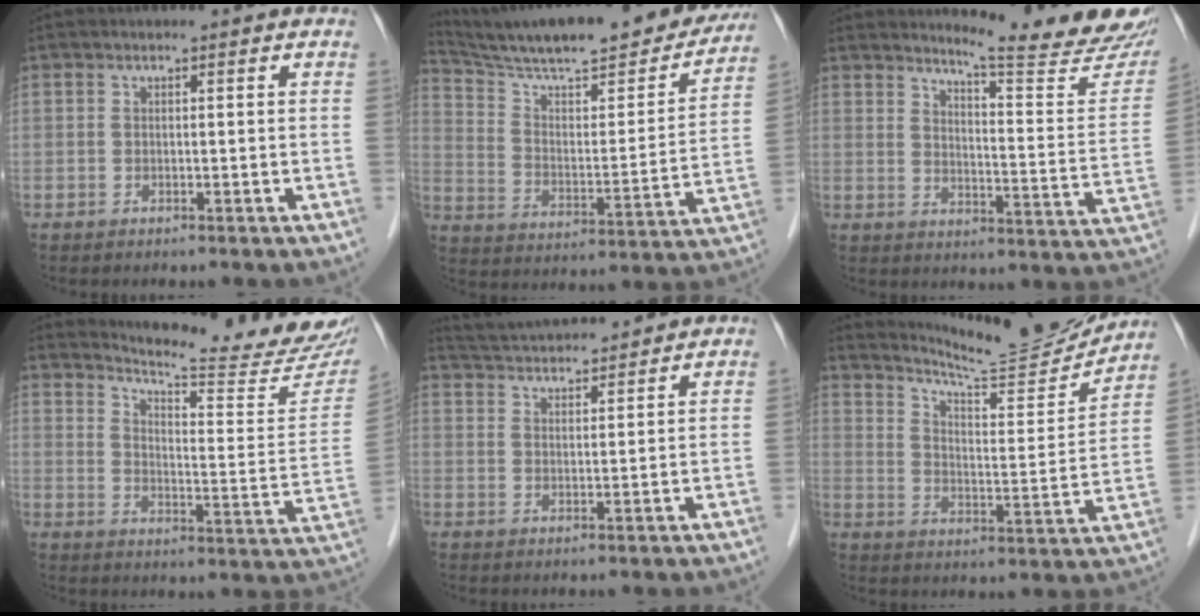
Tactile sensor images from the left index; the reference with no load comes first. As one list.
[{"total": 27.5, "force": [24.2, 3.8, 12.5], "torque": [-0.202, -0.035, 0.339]}, {"total": 17.3, "force": [16.3, -0.2, 6.0], "torque": [-0.083, -0.109, 0.192]}, {"total": 20.3, "force": [19.5, 0.2, 5.6], "torque": [-0.092, -0.107, 0.240]}, {"total": 9.8, "force": [9.4, 0.6, 2.4], "torque": [-0.053, 0.030, 0.152]}, {"total": 16.9, "force": [16.3, 0.4, 4.5], "torque": [-0.080, -0.052, 0.231]}]